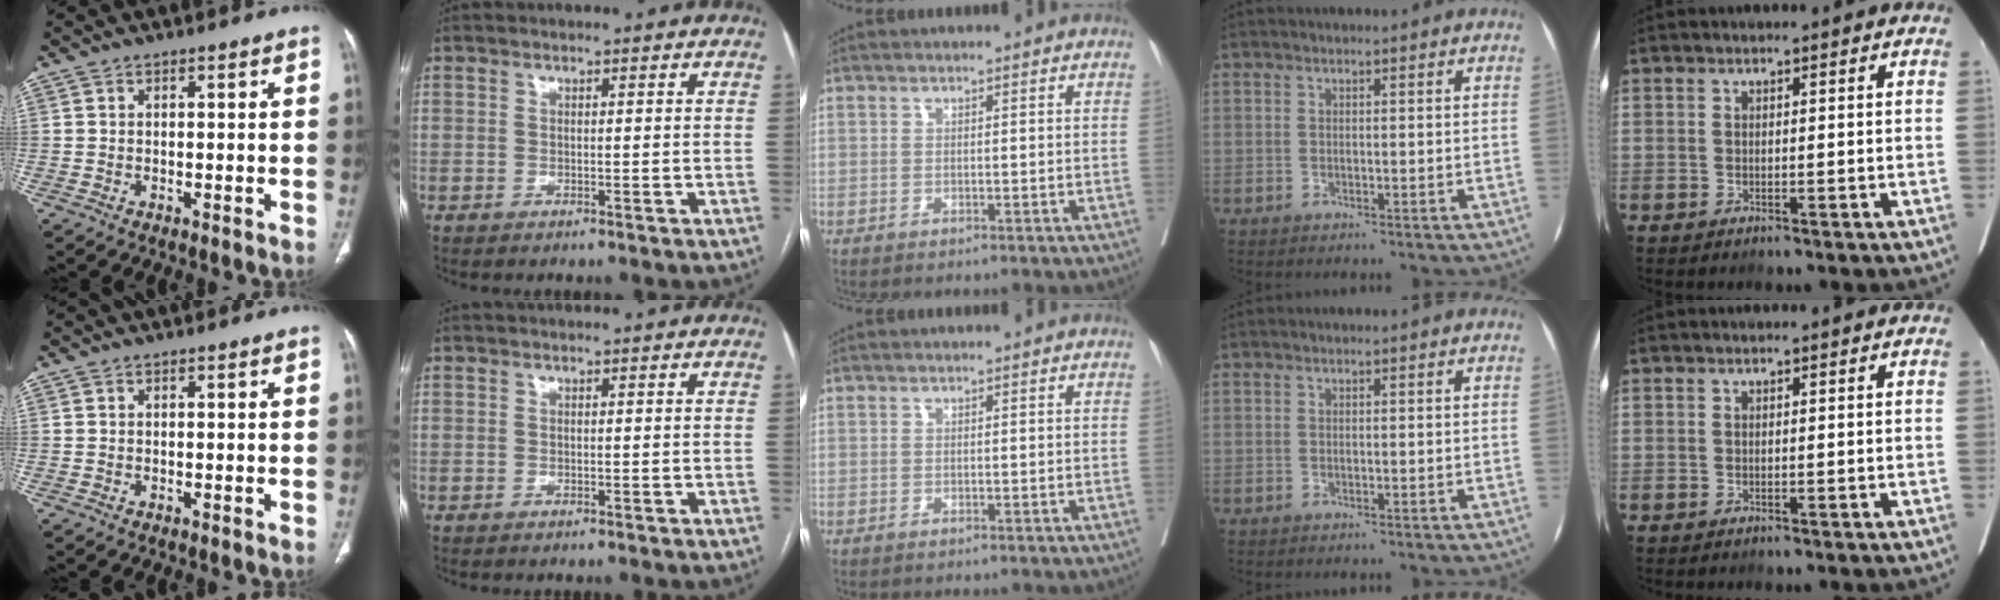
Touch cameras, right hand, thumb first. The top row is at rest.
{}